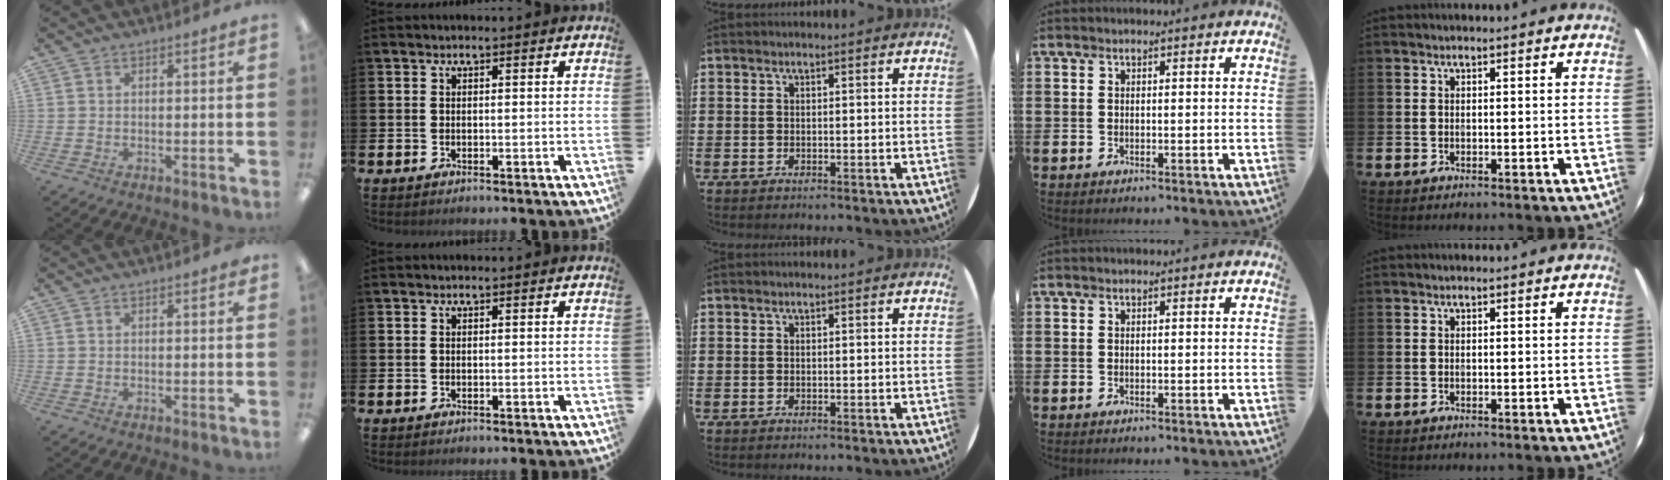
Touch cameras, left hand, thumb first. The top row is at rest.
{"thumb": {"total": 0.7, "force": [0.4, 0.2, 0.5], "torque": [-0.003, 0.000, 0.005]}}